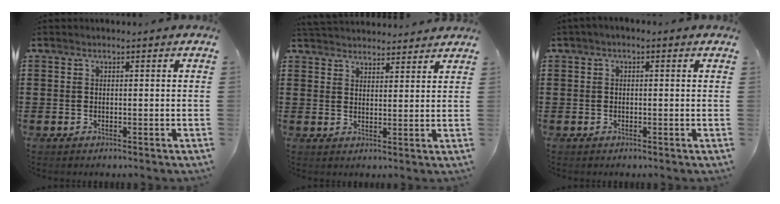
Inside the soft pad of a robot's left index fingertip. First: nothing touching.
{"total": 3.8, "force": [3.7, 0.6, 0.3], "torque": [-0.017, -0.008, 0.071]}
{"total": 0.8, "force": [-0.3, 0.3, 0.7], "torque": [-0.012, 0.000, -0.007]}